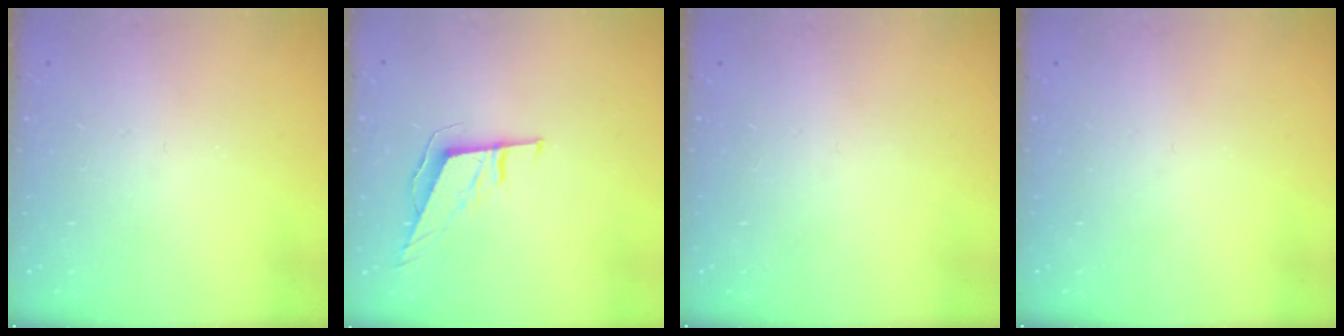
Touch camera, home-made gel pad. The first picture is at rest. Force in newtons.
{"total": 6.9, "press": 6.3, "slide": 2.8}
{"total": 0.0}
{"total": 0.0}